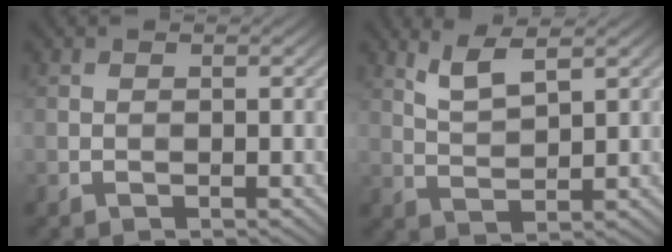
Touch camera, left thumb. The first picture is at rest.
{"total": 4.2, "force": [2.8, 1.0, 2.9], "torque": [-0.072, -0.002, 0.062]}